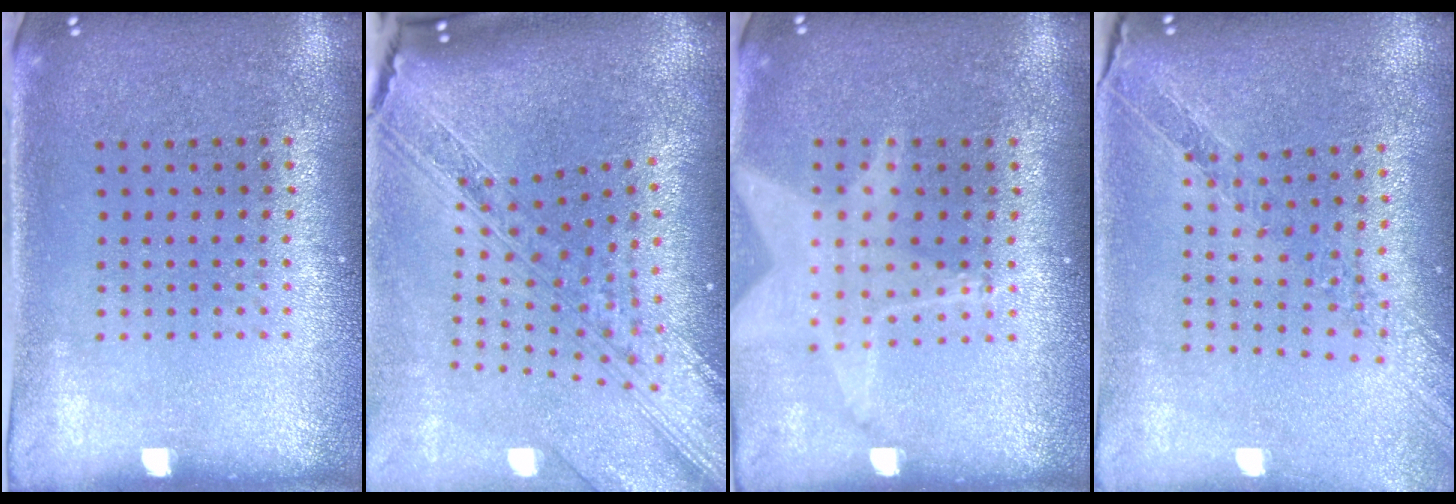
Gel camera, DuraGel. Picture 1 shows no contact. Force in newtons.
{"total": 4.0, "press": 2.9, "slide": 2.7}
{"total": 1.3, "press": 1.3, "slide": 0.1}
{"total": 1.0, "press": 1.0, "slide": 0.0}